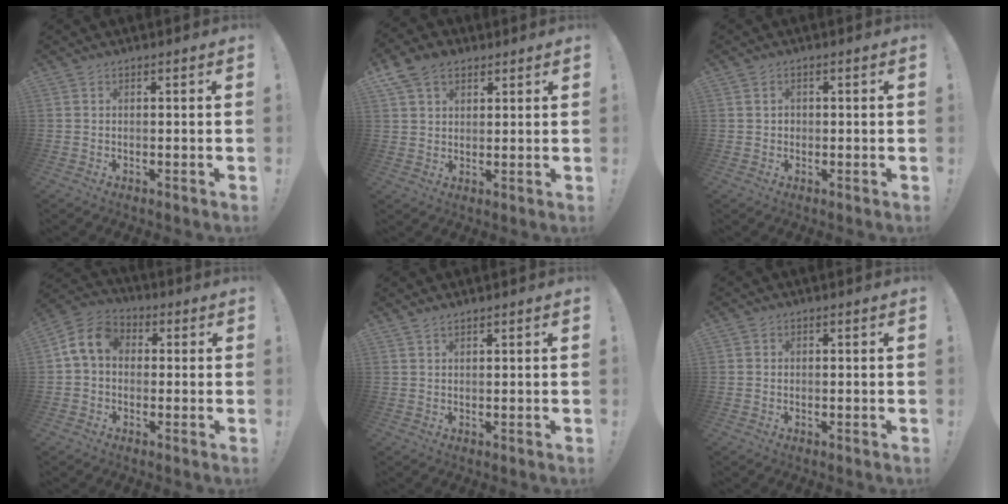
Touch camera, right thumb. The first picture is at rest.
{"total": 8.4, "force": [4.8, 5.8, 3.7], "torque": [-0.064, -0.013, 0.095]}
{"total": 1.6, "force": [0.3, 1.5, 0.4], "torque": [-0.008, 0.005, 0.004]}
{"total": 9.7, "force": [1.8, 7.4, 6.1], "torque": [-0.113, 0.017, 0.039]}
{"total": 1.5, "force": [1.4, 0.1, 0.6], "torque": [-0.004, -0.008, 0.025]}
{"total": 0.8, "force": [0.6, 0.5, 0.0], "torque": [0.009, -0.002, 0.010]}